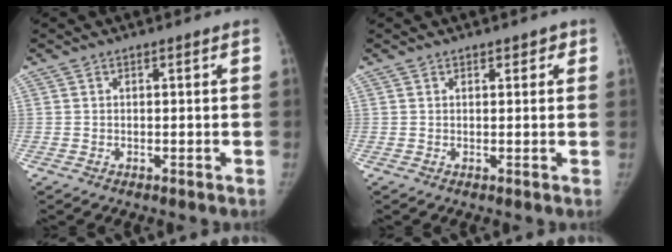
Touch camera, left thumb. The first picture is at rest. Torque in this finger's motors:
{"motor_torque": [-0.29, 0.02, -0.06, 0.05, 0.03]}